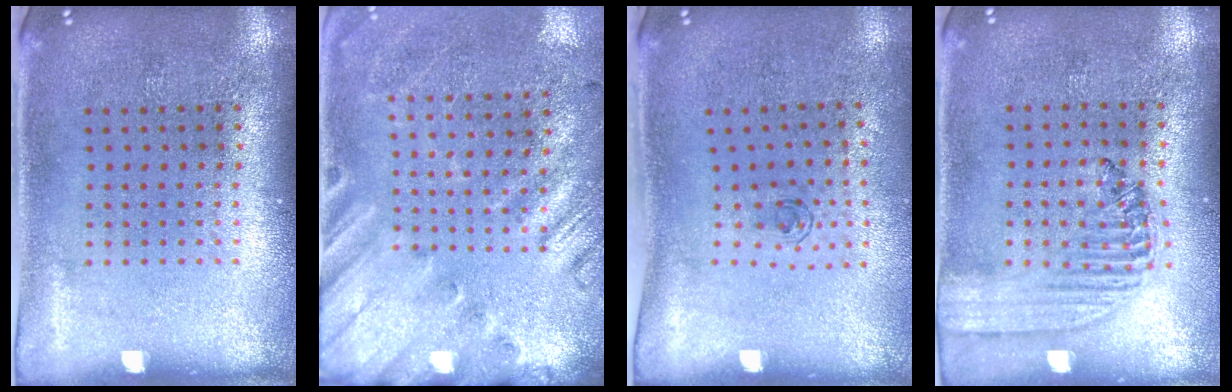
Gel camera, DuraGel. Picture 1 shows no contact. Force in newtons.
{"total": 2.6, "press": 1.9, "slide": 1.7}
{"total": 0.7, "press": 0.2, "slide": 0.6}
{"total": 1.5, "press": 1.3, "slide": 0.7}